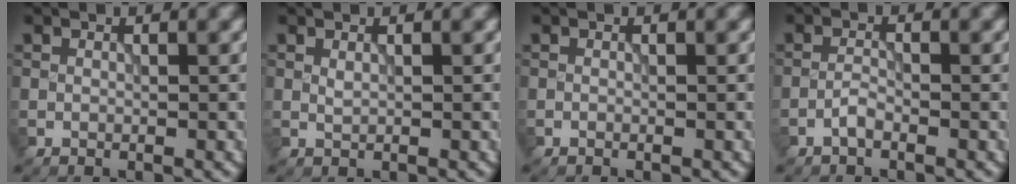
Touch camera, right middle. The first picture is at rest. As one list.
[{"total": 0.5, "force": [0.3, 0.2, 0.4], "torque": [-0.011, 0.000, 0.006]}, {"total": 0.0}, {"total": 1.1, "force": [-0.8, 0.3, 0.7], "torque": [-0.013, 0.004, -0.019]}]